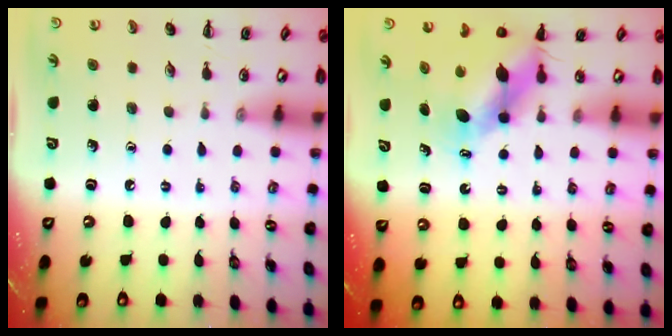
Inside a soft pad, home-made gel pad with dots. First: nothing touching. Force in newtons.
{"total": 6.7, "press": 6.7, "slide": 0.9}